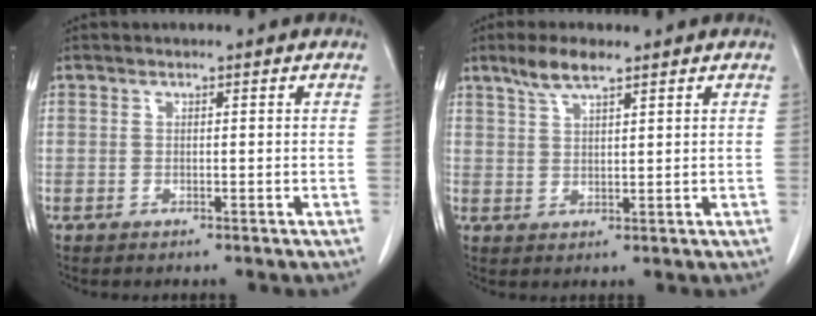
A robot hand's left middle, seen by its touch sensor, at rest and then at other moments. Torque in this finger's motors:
{"motor_torque": [0.68, -0.58, 0.07, 0.05]}